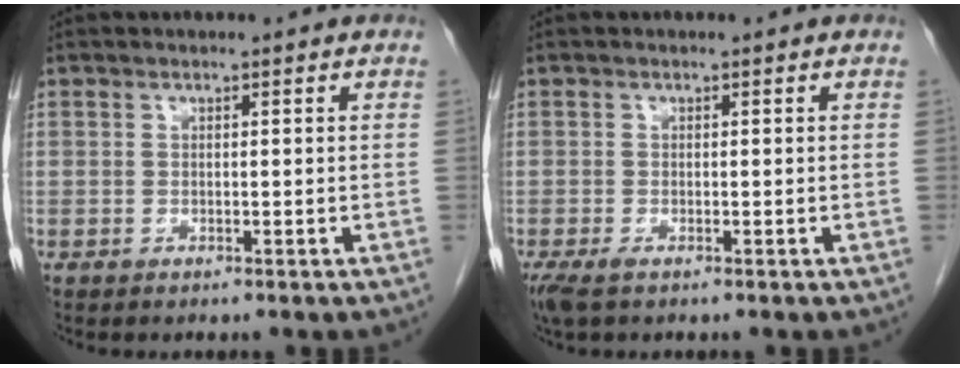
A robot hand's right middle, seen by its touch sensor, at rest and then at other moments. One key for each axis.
{"total": 2.1, "fx": -1.3, "fy": 0.5, "fz": 1.5, "tx": -0.037, "ty": -0.007, "tz": -0.024}